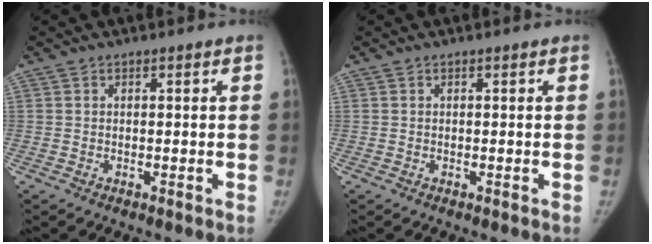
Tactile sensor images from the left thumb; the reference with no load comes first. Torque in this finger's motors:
{"motor_torque": [0.08, -0.07, -0.10, 0.05, 0.05]}